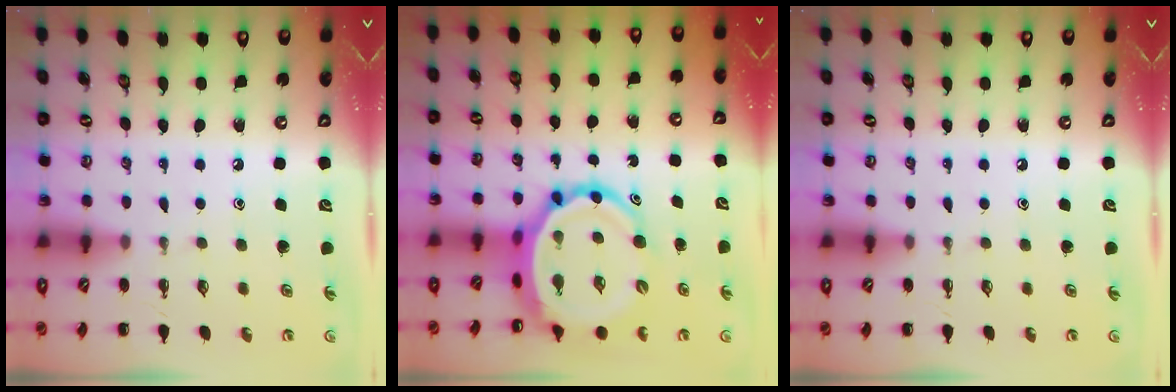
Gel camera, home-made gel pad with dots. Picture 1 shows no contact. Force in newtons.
{"total": 10.8, "press": 10.4, "slide": 2.9}
{"total": 0.0}